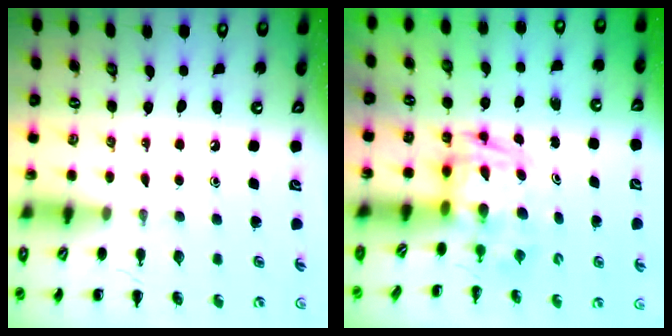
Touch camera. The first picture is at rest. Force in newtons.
{"total": 2.7, "press": 2.7, "slide": 0.5}